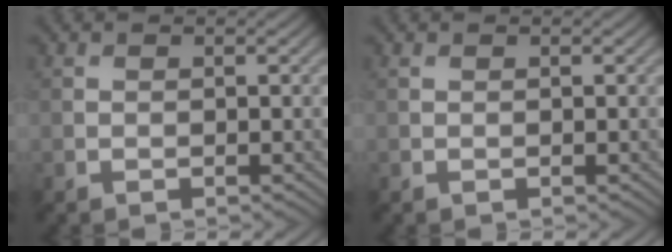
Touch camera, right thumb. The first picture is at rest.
{"total": 0.0}